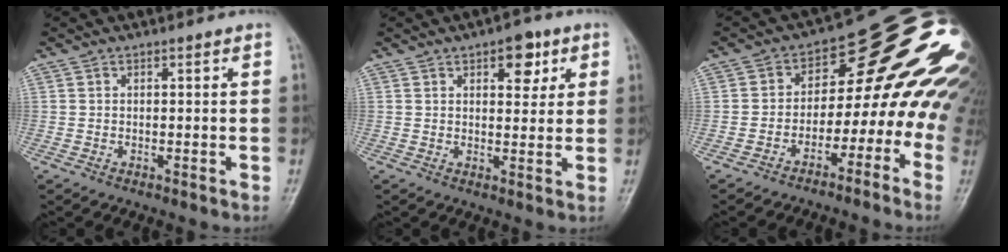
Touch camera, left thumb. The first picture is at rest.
{"total": 5.8, "force": [2.8, 3.2, 4.0], "torque": [-0.024, -0.010, 0.034]}
{"total": 20.7, "force": [-4.7, 12.6, 15.7], "torque": [-0.157, 0.110, -0.065]}